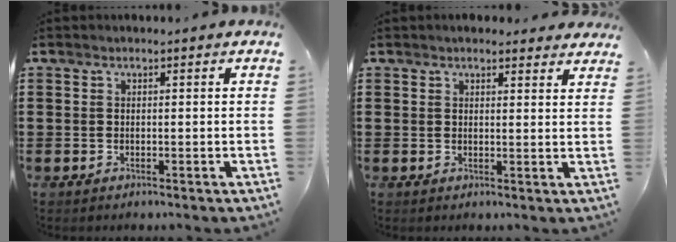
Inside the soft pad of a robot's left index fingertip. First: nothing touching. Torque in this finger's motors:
{"motor_torque": [2.14, 0.00, 0.40, 0.08]}